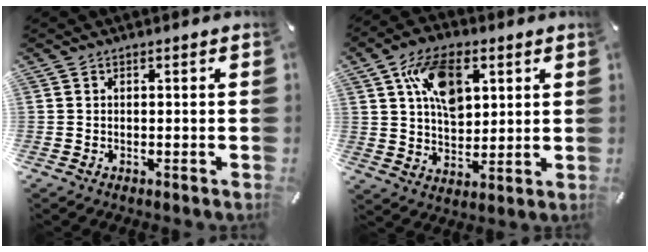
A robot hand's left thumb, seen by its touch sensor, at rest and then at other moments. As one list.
[{"total": 13.3, "force": [4.8, 8.5, 8.9], "torque": [-0.151, 0.000, 0.087]}]